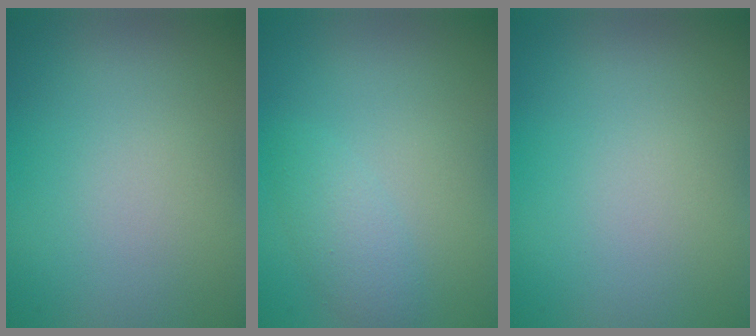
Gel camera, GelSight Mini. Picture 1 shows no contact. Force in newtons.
{"total": 1.9, "press": 1.9, "slide": 0.1}
{"total": 0.0}